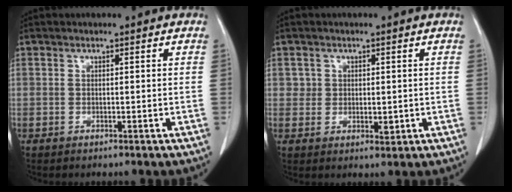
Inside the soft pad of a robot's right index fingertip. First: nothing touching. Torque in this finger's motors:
{"motor_torque": [-0.09, -0.04, -0.03, -0.01]}